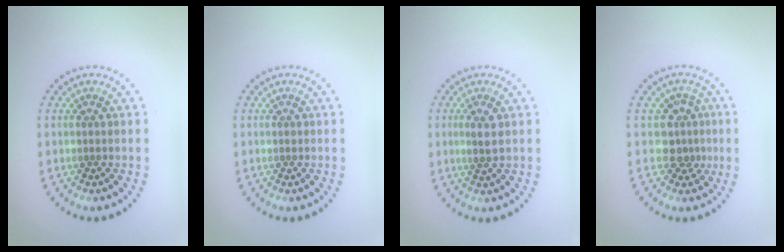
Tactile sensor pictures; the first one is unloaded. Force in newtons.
{"total": 0.0}
{"total": 1.7, "press": 1.6, "slide": 0.6}
{"total": 2.6, "press": 2.0, "slide": 1.6}